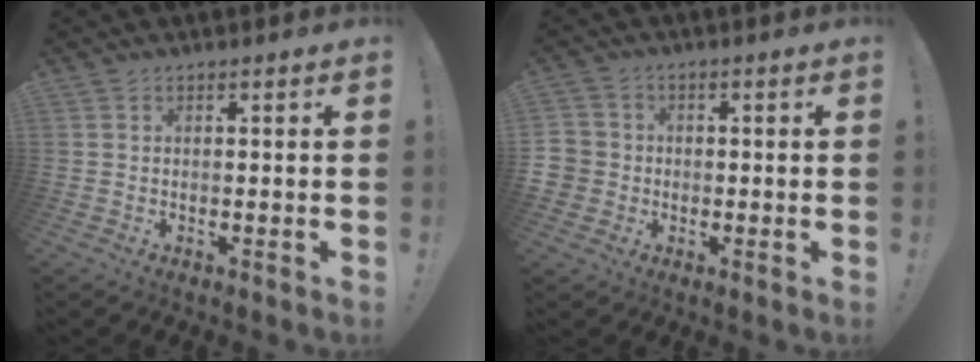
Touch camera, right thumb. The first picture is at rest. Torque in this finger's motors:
{"motor_torque": [0.50, -0.08, 0.52, -0.59, 0.06]}